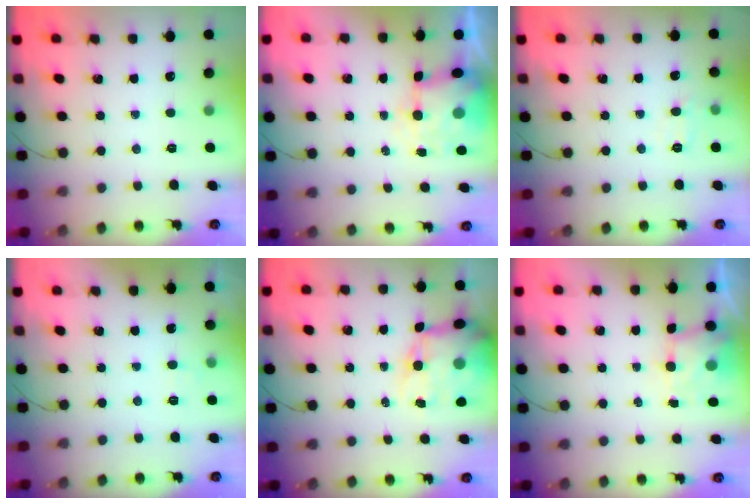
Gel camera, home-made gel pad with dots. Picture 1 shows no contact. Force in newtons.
{"total": 6.0, "press": 5.8, "slide": 1.6}
{"total": 5.9, "press": 5.7, "slide": 1.5}
{"total": 4.8, "press": 4.6, "slide": 1.3}
{"total": 13.1, "press": 12.6, "slide": 3.7}
{"total": 4.7, "press": 4.7, "slide": 0.8}